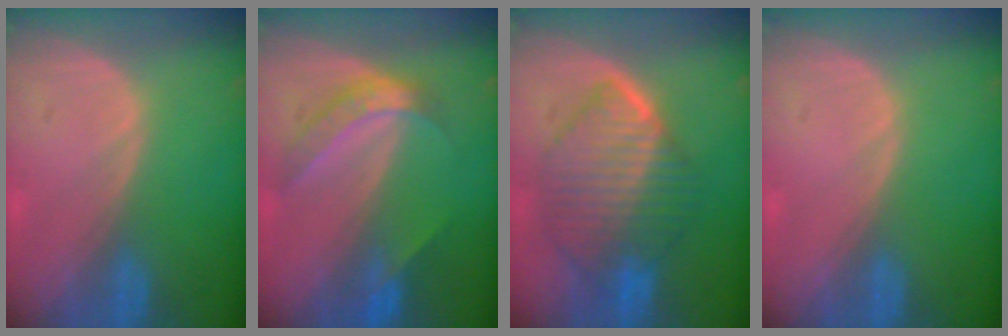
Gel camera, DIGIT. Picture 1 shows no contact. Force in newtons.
{"total": 6.0, "press": 5.0, "slide": 3.4}
{"total": 10.0, "press": 9.9, "slide": 0.8}
{"total": 0.0}